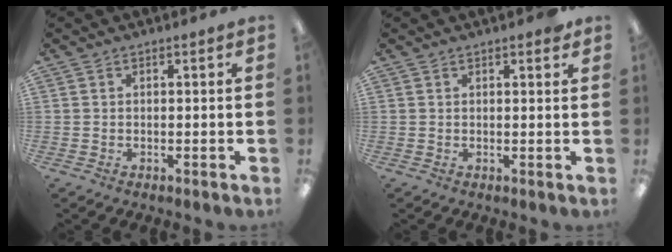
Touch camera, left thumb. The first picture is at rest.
{"total": 1.3, "force": [1.2, 0.2, 0.5], "torque": [0.004, -0.007, 0.018]}